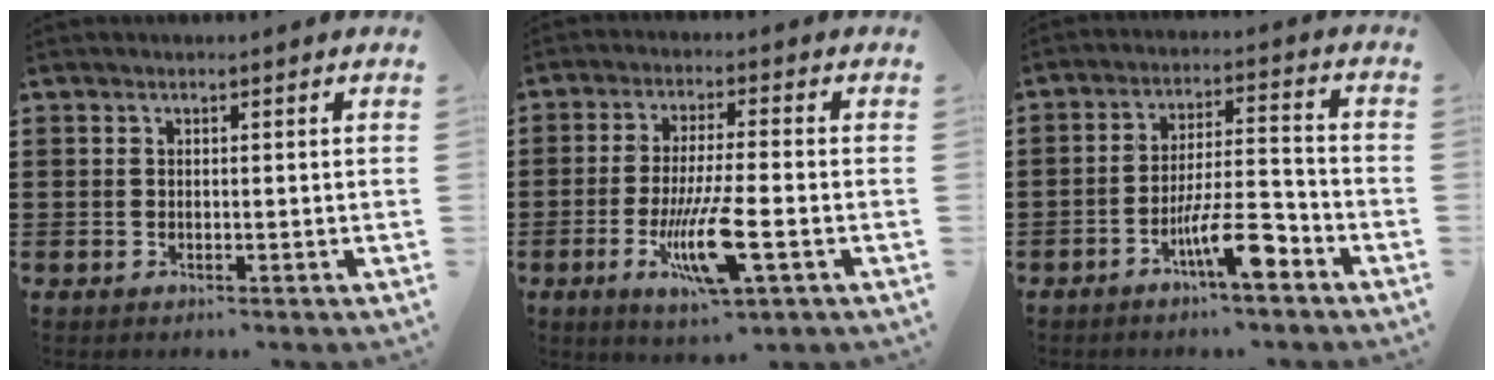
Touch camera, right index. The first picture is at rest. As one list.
[{"total": 10.3, "force": [-3.6, 1.7, 9.5], "torque": [-0.190, -0.018, -0.068]}, {"total": 9.6, "force": [-5.3, 2.2, 7.7], "torque": [-0.137, 0.010, -0.093]}]